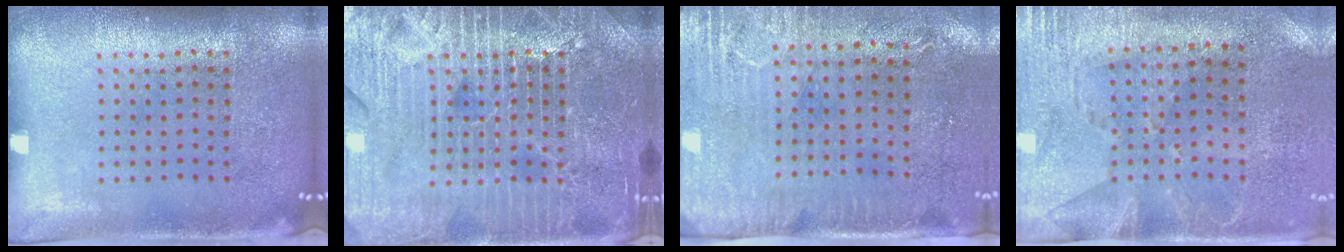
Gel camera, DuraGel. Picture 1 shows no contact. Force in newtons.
{"total": 6.8, "press": 6.7, "slide": 0.8}
{"total": 3.0, "press": 2.4, "slide": 1.7}
{"total": 2.8, "press": 2.3, "slide": 1.5}